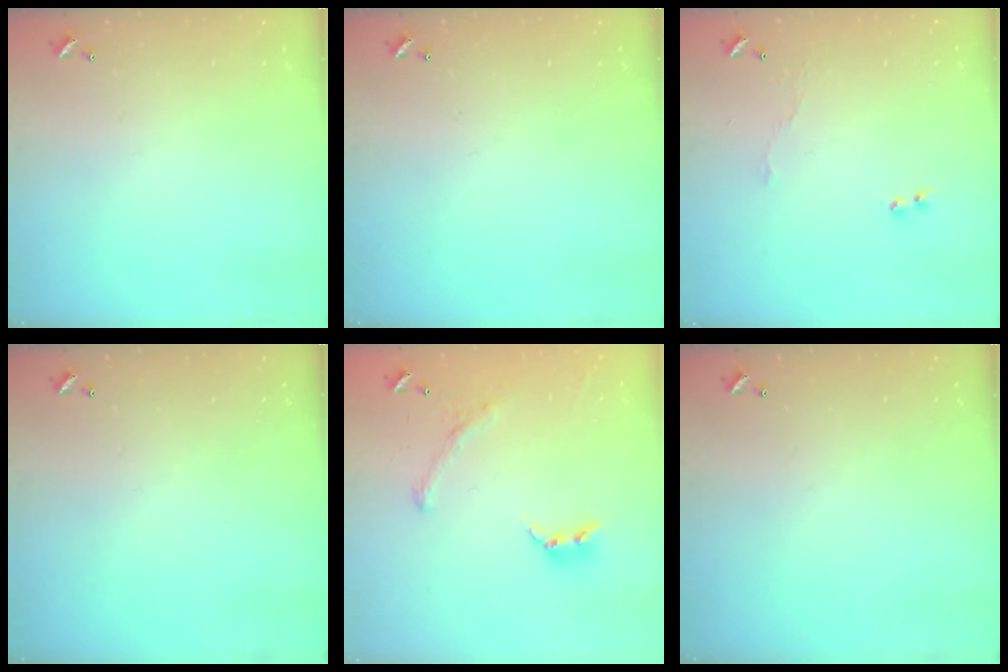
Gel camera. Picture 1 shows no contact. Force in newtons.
{"total": 0.0}
{"total": 3.5, "press": 3.4, "slide": 0.7}
{"total": 0.0}
{"total": 1.2, "press": 0.5, "slide": 1.1}
{"total": 0.0}